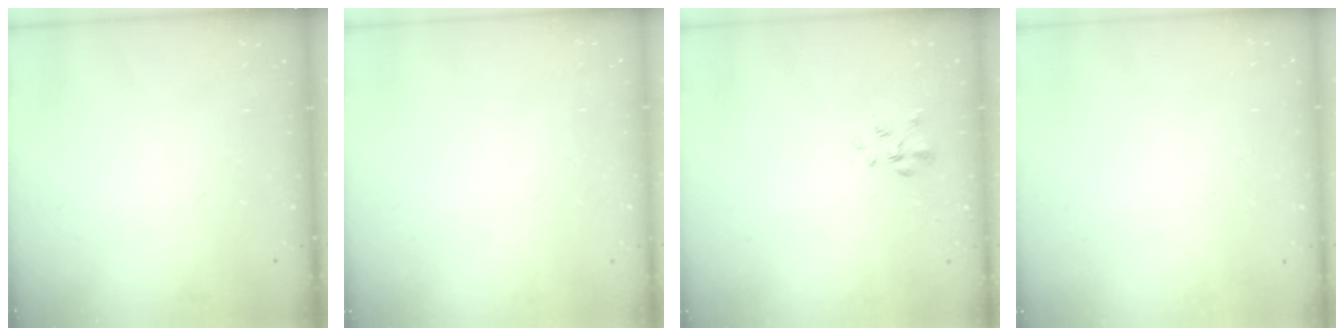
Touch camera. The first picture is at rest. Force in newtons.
{"total": 1.9, "press": 1.9, "slide": 0.2}
{"total": 2.5, "press": 2.4, "slide": 0.9}
{"total": 1.6, "press": 1.6, "slide": 0.2}